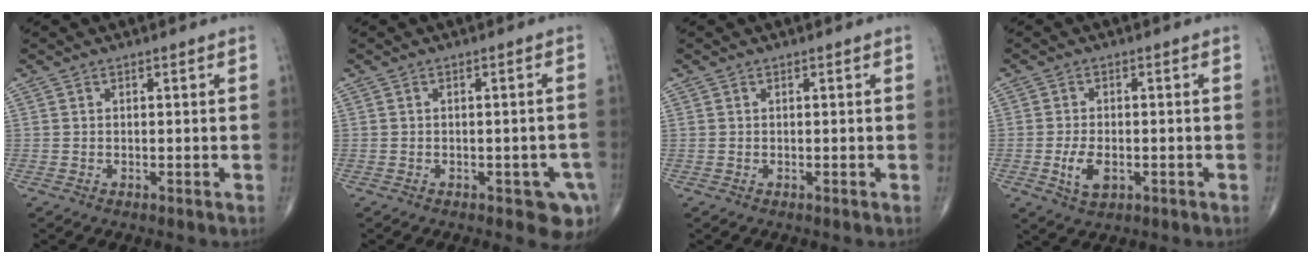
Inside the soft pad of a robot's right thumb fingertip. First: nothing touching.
{"total": 5.5, "force": [-2.5, 2.6, 4.2], "torque": [-0.031, 0.005, -0.026]}
{"total": 0.0}
{"total": 5.0, "force": [-1.4, 2.8, 3.9], "torque": [-0.074, 0.000, -0.021]}